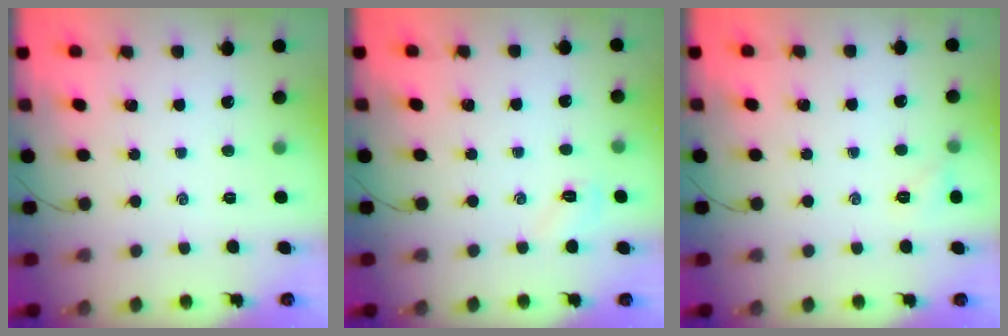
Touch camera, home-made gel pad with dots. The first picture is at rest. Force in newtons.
{"total": 4.1, "press": 3.9, "slide": 1.1}
{"total": 4.8, "press": 4.6, "slide": 1.5}